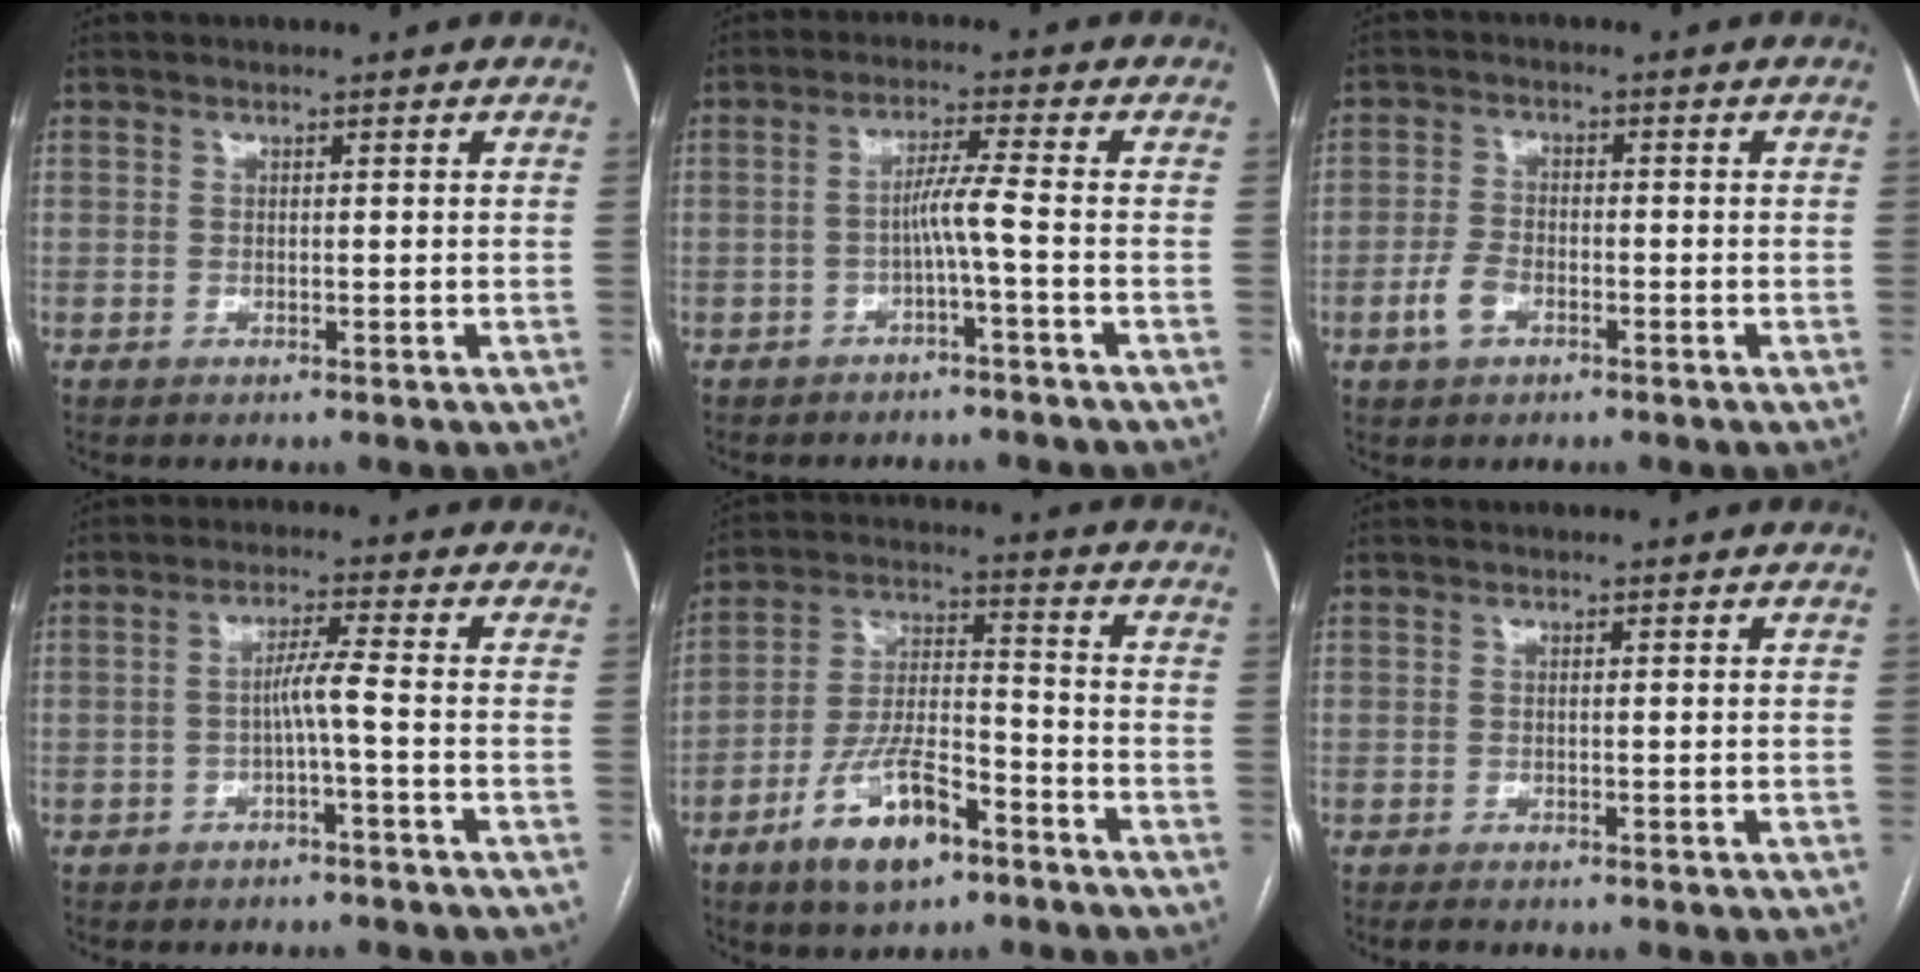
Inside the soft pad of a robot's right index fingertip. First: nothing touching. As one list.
[{"total": 3.9, "force": [-1.4, -0.8, 3.6], "torque": [-0.065, 0.010, -0.025]}, {"total": 4.0, "force": [-2.0, 2.2, 2.7], "torque": [-0.063, 0.003, -0.036]}, {"total": 3.5, "force": [-1.1, -0.6, 3.3], "torque": [-0.059, 0.010, -0.018]}, {"total": 12.0, "force": [-7.0, 4.2, 8.8], "torque": [-0.174, 0.006, -0.122]}, {"total": 0.7, "force": [-0.4, 0.3, 0.5], "torque": [-0.007, -0.001, -0.005]}]